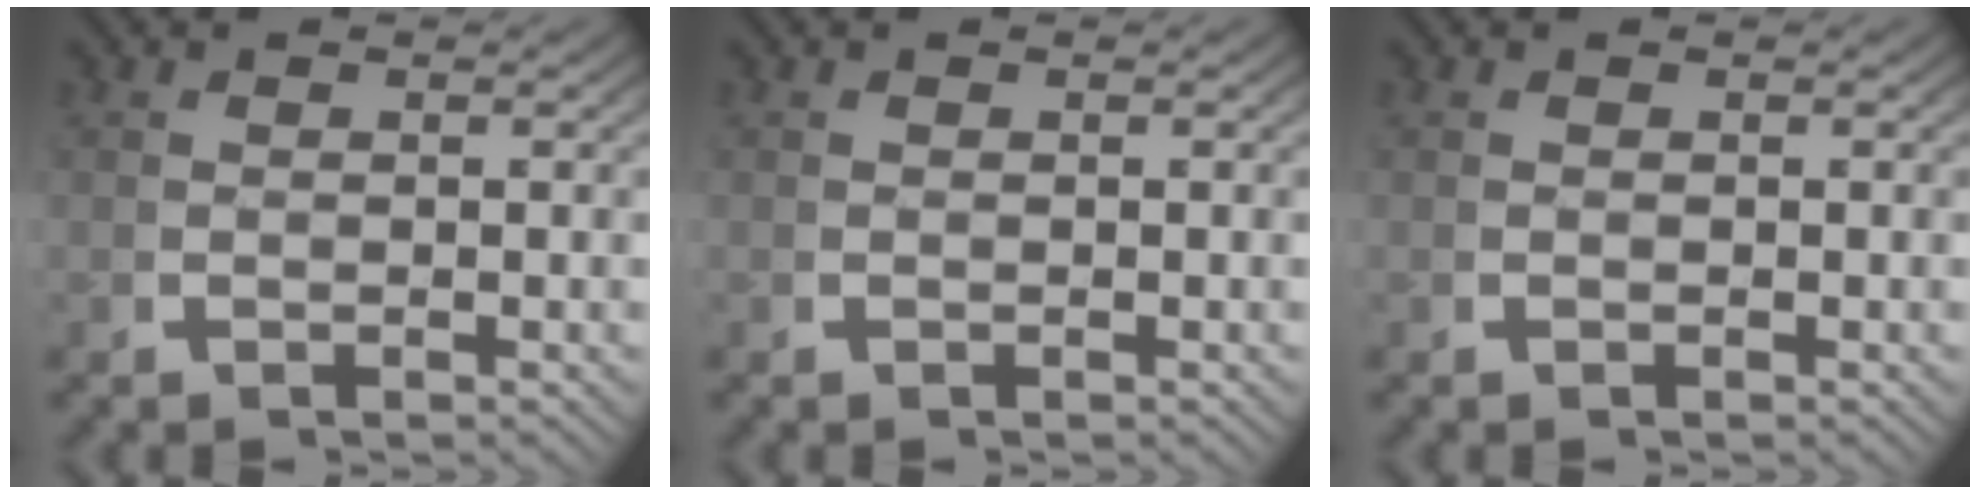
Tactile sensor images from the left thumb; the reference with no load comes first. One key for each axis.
{"total": 0.6, "fx": 0.3, "fy": -0.5, "fz": -0.2, "tx": 0.007, "ty": -0.002, "tz": 0.006}
{"total": 0.0}